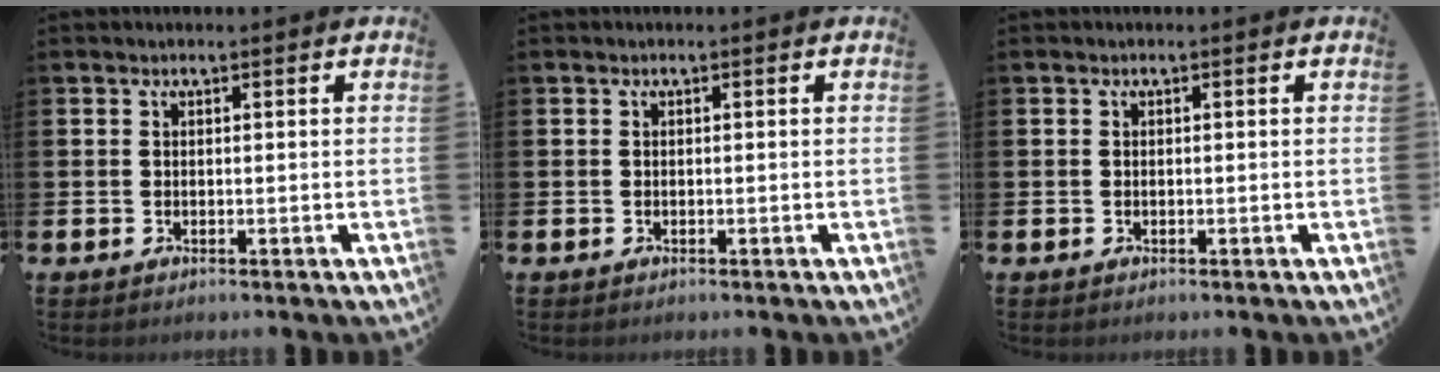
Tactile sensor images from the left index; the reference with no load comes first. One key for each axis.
{"total": 0.0}
{"total": 0.0}